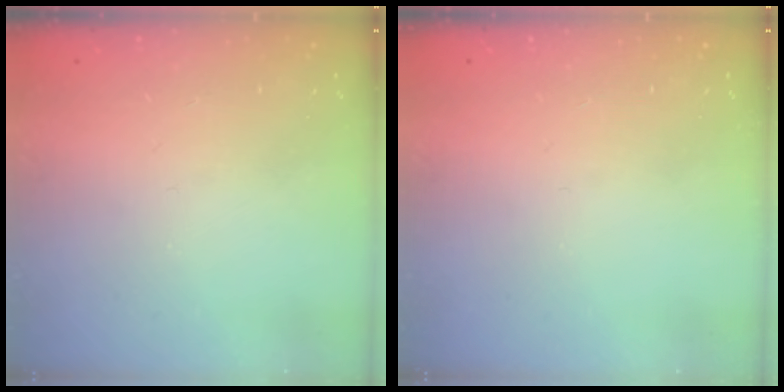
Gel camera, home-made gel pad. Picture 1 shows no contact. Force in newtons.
{"total": 0.0}